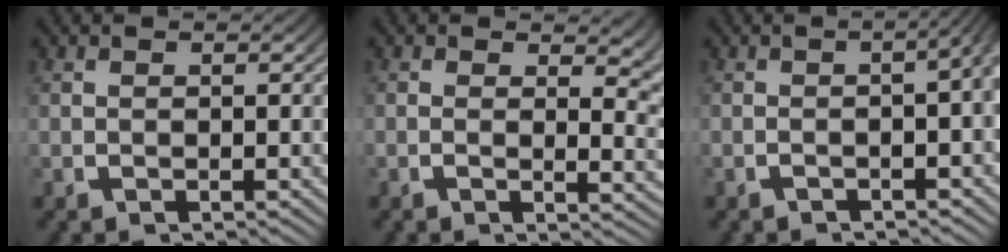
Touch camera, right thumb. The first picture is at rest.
{"total": 3.2, "force": [1.5, 1.2, 2.6], "torque": [-0.016, -0.010, 0.015]}
{"total": 4.6, "force": [-0.1, 2.4, 4.0], "torque": [-0.039, 0.024, -0.020]}